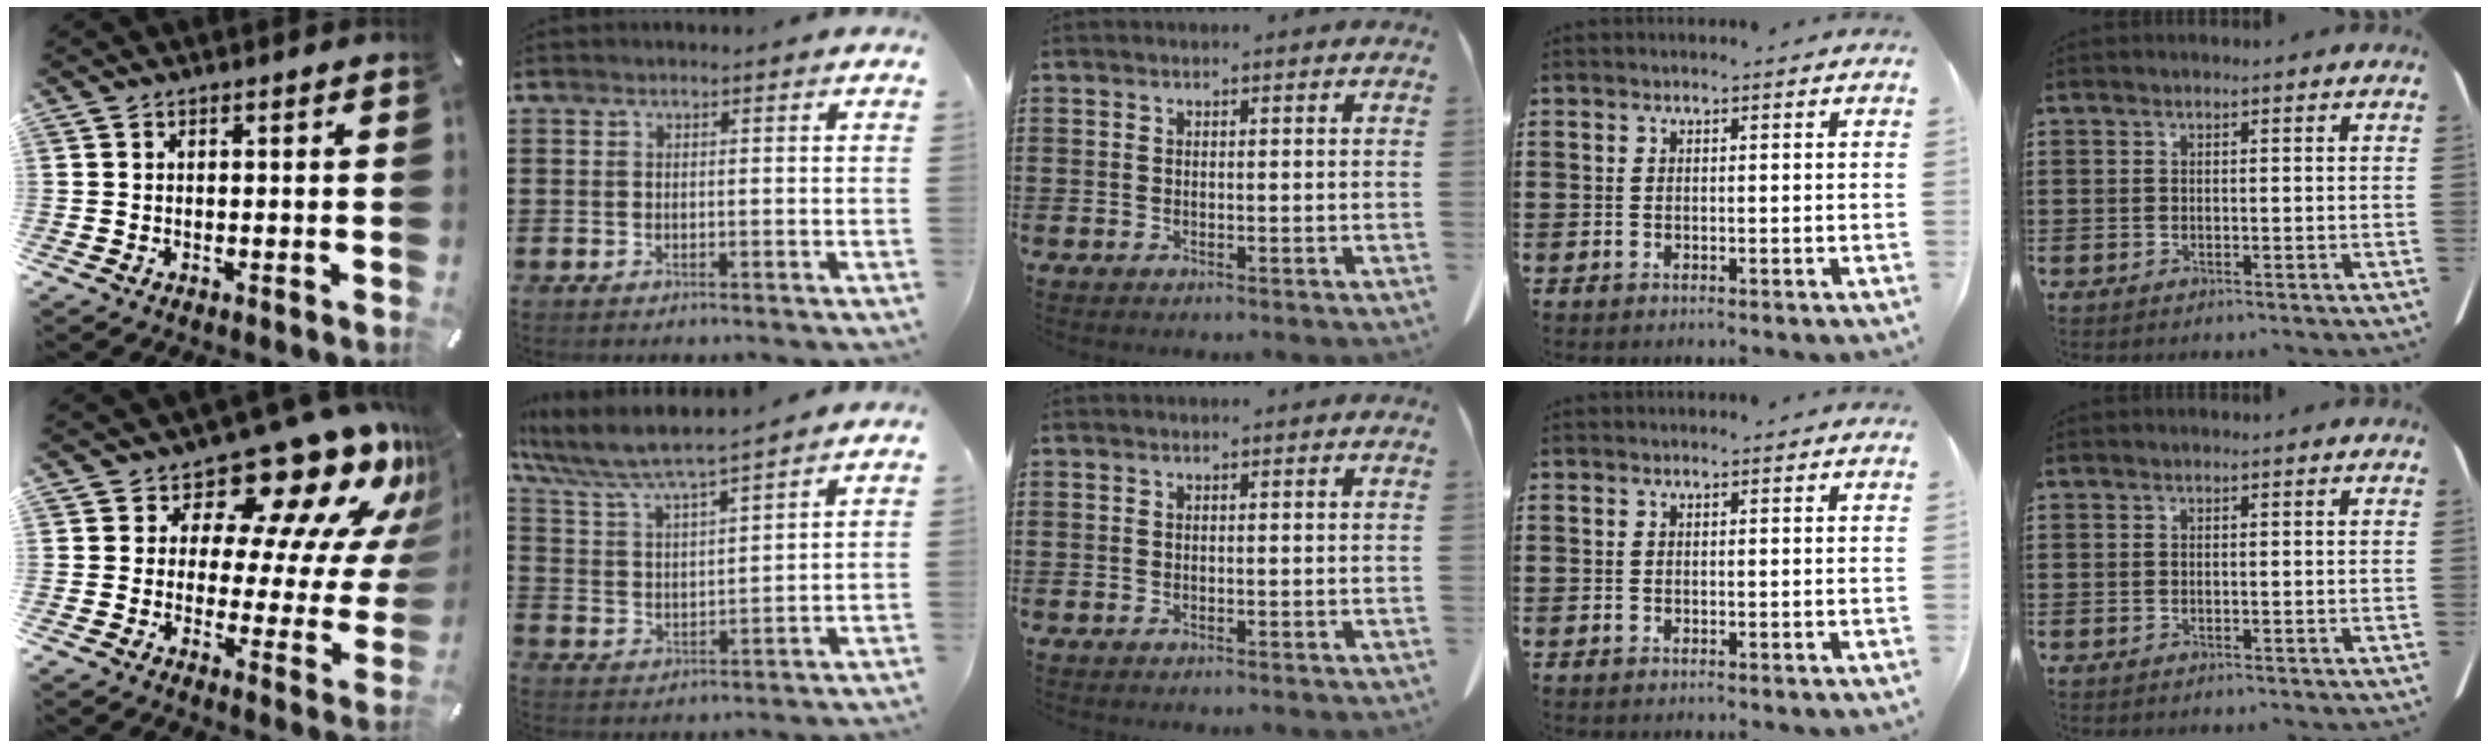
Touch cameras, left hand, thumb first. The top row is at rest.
{"thumb": {"total": 16.7, "force": [12.7, 6.5, 8.7], "torque": [-0.115, -0.115, 0.206]}, "index": {"total": 5.7, "force": [5.2, 0.4, 2.3], "torque": [-0.071, -0.031, 0.083]}}